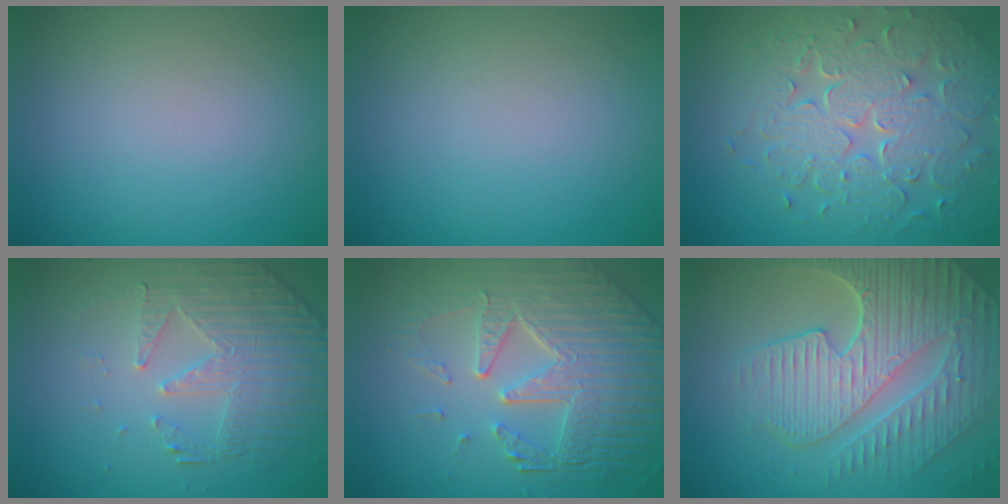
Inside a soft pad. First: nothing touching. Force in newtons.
{"total": 0.0}
{"total": 8.3, "press": 6.0, "slide": 5.8}
{"total": 4.9, "press": 3.7, "slide": 3.2}
{"total": 8.2, "press": 5.7, "slide": 5.9}
{"total": 9.4, "press": 6.2, "slide": 7.0}